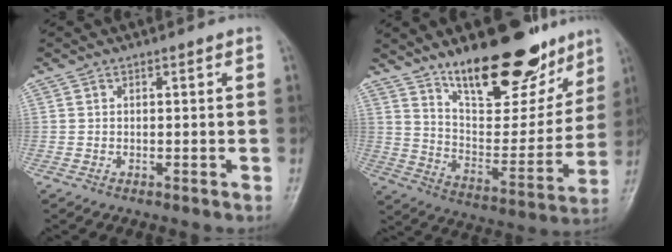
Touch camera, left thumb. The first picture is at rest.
{"total": 23.1, "force": [16.0, 9.3, 13.9], "torque": [-0.155, -0.089, 0.253]}